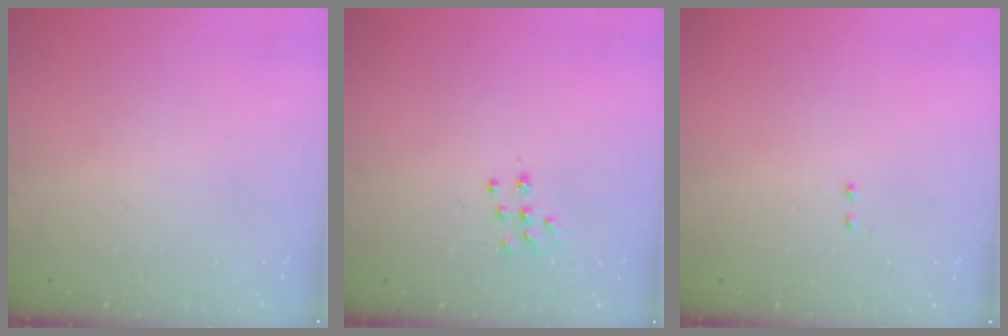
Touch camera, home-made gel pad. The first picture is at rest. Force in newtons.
{"total": 7.0, "press": 7.0, "slide": 0.3}
{"total": 0.5, "press": 0.5, "slide": 0.3}